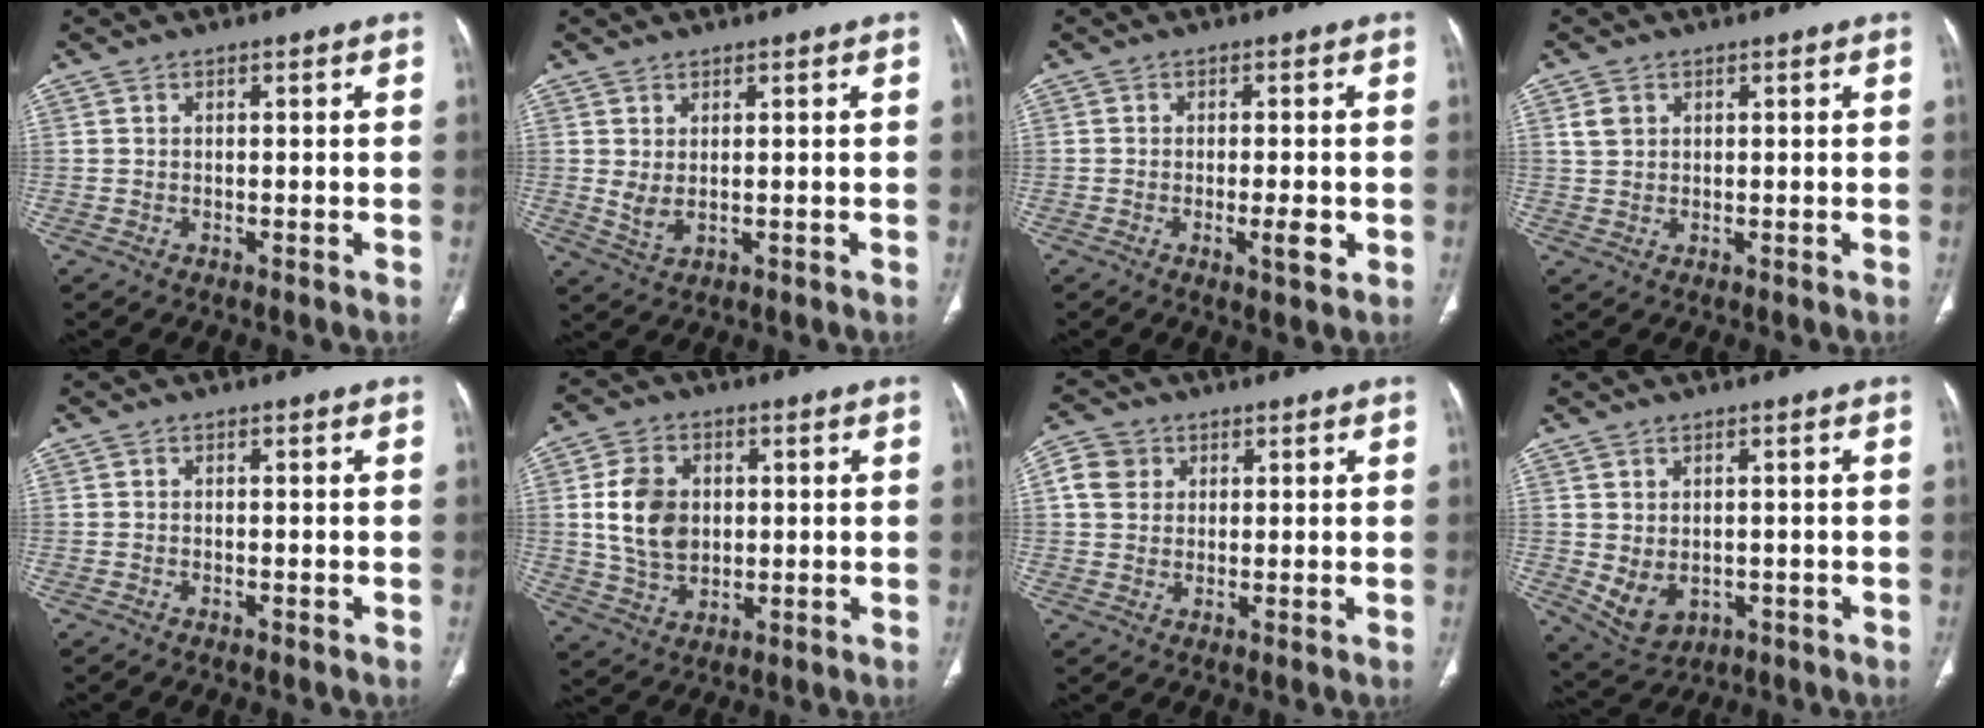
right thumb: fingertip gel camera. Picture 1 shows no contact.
{"total": 2.8, "force": [0.4, 1.3, 2.5], "torque": [-0.049, -0.006, 0.016]}
{"total": 4.1, "force": [-1.2, 1.1, 3.7], "torque": [-0.056, -0.004, -0.016]}
{"total": 2.5, "force": [1.1, 1.9, 1.2], "torque": [-0.021, 0.000, 0.024]}
{"total": 0.5, "force": [-0.5, 0.1, 0.2], "torque": [-0.009, 0.000, -0.010]}
{"total": 10.7, "force": [1.3, 8.0, 7.0], "torque": [-0.110, -0.003, 0.029]}
{"total": 5.0, "force": [1.5, 4.4, 1.9], "torque": [-0.019, 0.003, 0.025]}
{"total": 6.3, "force": [-0.9, 4.6, 4.3], "torque": [-0.064, -0.001, 0.008]}